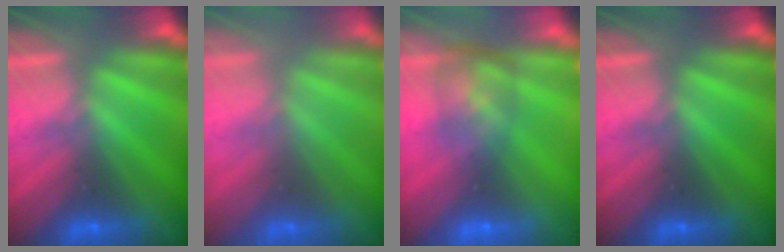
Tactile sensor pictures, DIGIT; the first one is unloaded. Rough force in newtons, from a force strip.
{"total": 2.4}
{"total": 5.9}
{"total": 0.0}